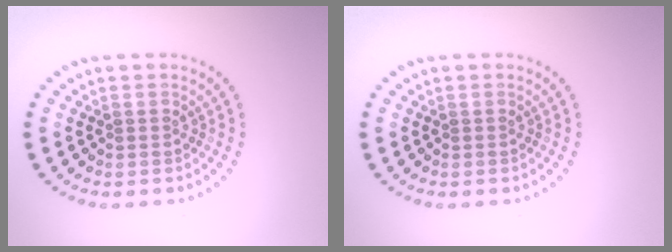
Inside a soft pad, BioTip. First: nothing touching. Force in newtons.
{"total": 0.0}